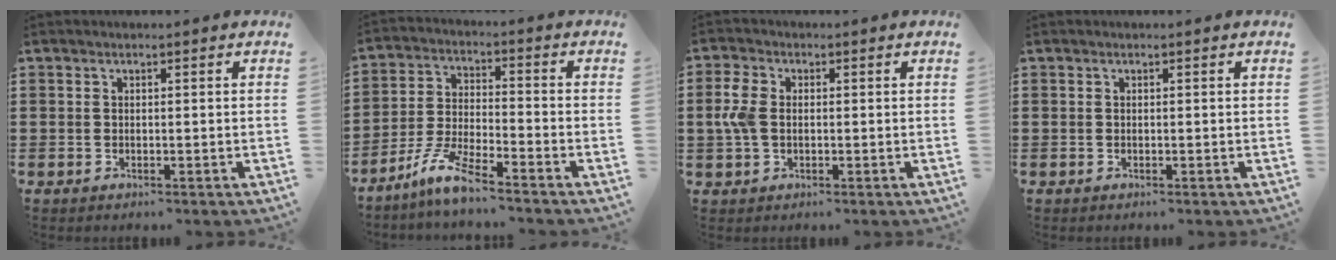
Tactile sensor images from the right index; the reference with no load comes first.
{"total": 6.9, "force": [-5.7, 0.1, 3.8], "torque": [-0.103, -0.016, -0.116]}
{"total": 4.6, "force": [0.1, 3.0, 3.5], "torque": [-0.096, 0.003, -0.006]}
{"total": 0.0}